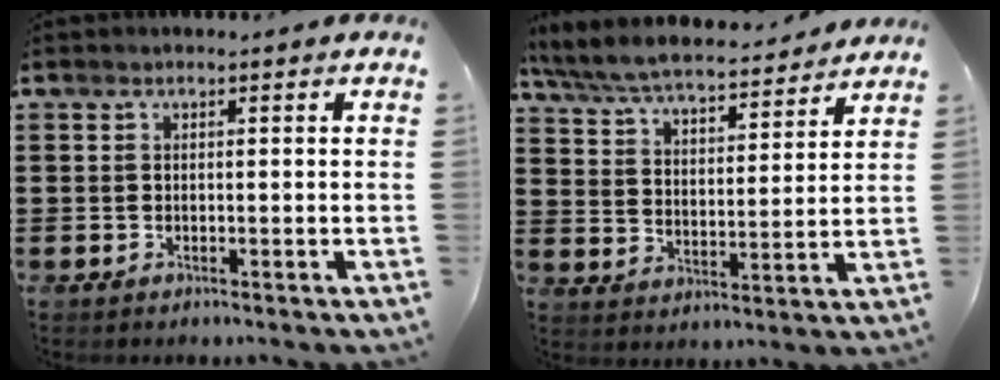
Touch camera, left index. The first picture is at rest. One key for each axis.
{"total": 6.6, "fx": 6.3, "fy": 0.5, "fz": 2.2, "tx": -0.068, "ty": -0.038, "tz": 0.107}